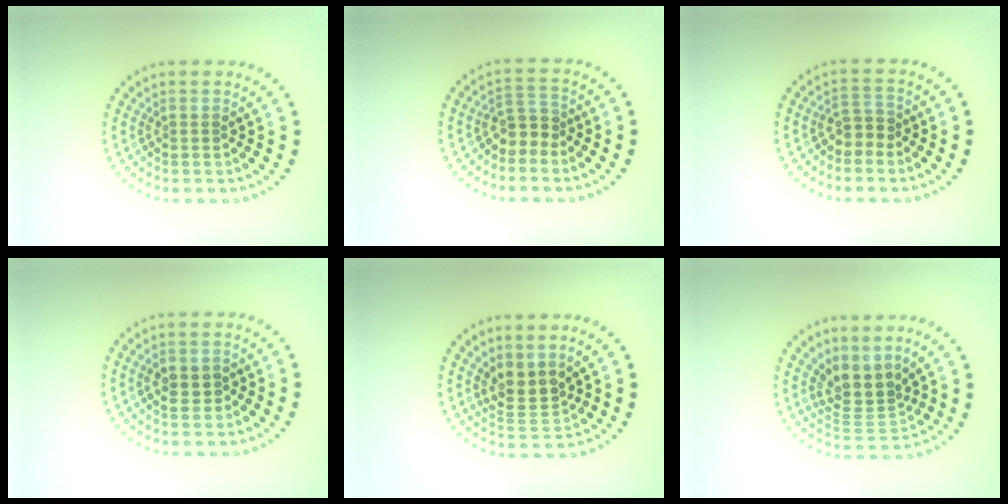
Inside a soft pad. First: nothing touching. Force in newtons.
{"total": 2.2, "press": 1.7, "slide": 1.4}
{"total": 2.0, "press": 1.7, "slide": 1.1}
{"total": 2.1, "press": 2.1, "slide": 0.2}
{"total": 2.8, "press": 2.4, "slide": 1.4}
{"total": 3.5, "press": 2.5, "slide": 2.5}